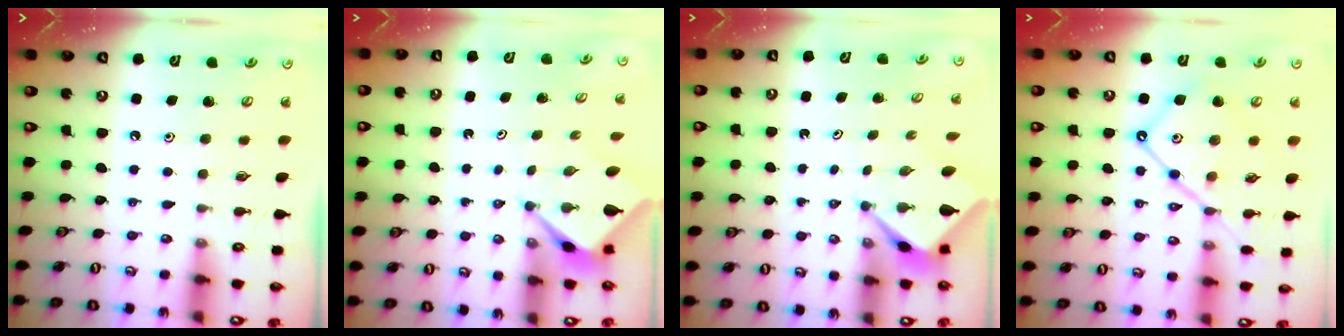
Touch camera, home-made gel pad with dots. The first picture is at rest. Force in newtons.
{"total": 2.6, "press": 2.6, "slide": 0.1}
{"total": 2.5, "press": 2.5, "slide": 0.2}
{"total": 13.7, "press": 13.6, "slide": 1.2}